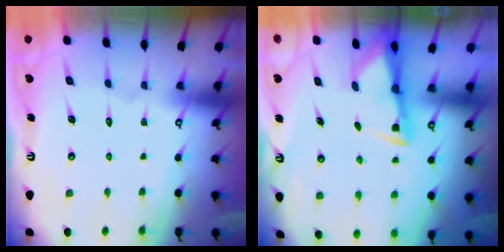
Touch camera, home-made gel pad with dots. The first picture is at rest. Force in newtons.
{"total": 2.8, "press": 2.8, "slide": 0.4}